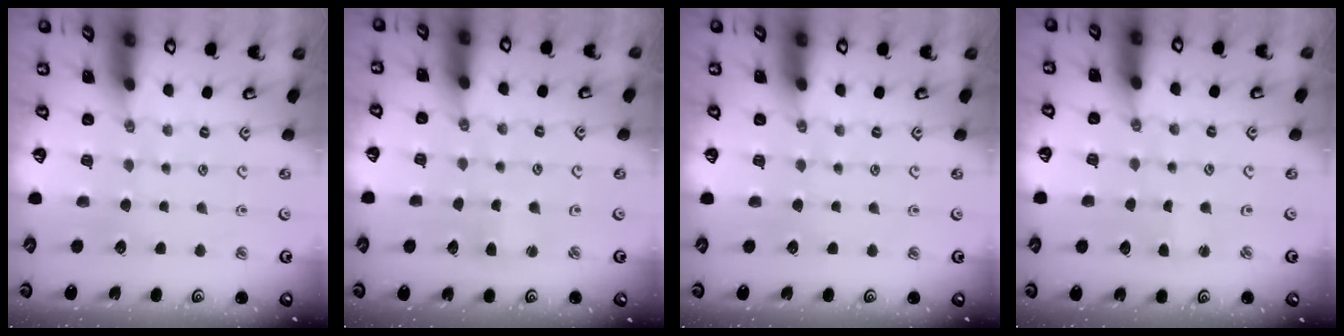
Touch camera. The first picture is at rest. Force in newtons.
{"total": 2.2, "press": 2.2, "slide": 0.3}
{"total": 0.0}
{"total": 1.0, "press": 0.9, "slide": 0.1}